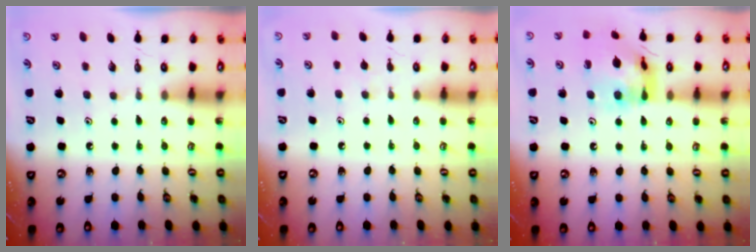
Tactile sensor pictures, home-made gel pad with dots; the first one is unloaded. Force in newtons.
{"total": 2.5, "press": 2.5, "slide": 0.4}
{"total": 13.8, "press": 13.7, "slide": 1.7}